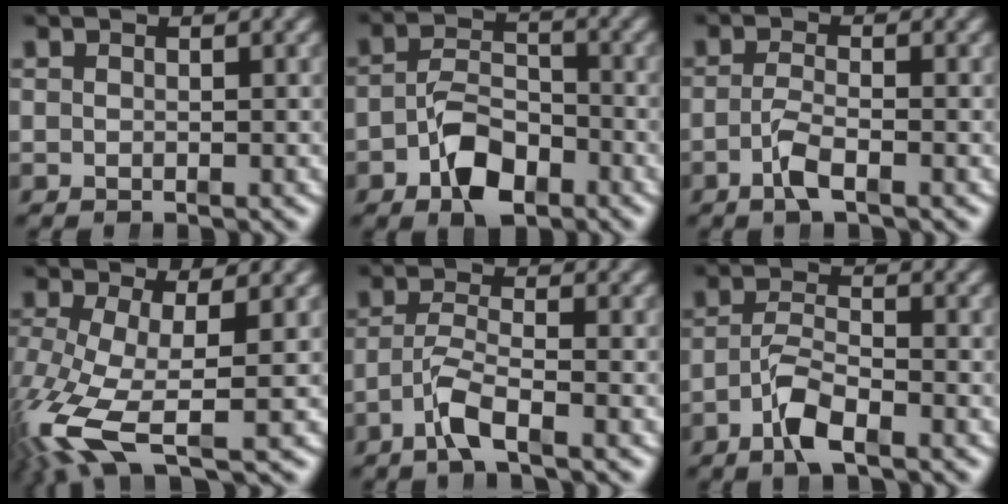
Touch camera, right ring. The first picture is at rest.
{"total": 5.1, "force": [-2.9, 2.9, 3.1], "torque": [-0.044, -0.014, -0.046]}
{"total": 2.5, "force": [-1.6, 0.2, 1.8], "torque": [-0.038, -0.009, -0.027]}
{"total": 7.5, "force": [-3.0, 3.7, 5.8], "torque": [-0.148, -0.057, -0.019]}
{"total": 3.2, "force": [-1.8, 0.7, 2.5], "torque": [-0.055, -0.014, -0.029]}
{"total": 3.5, "force": [-2.1, 1.1, 2.6], "torque": [-0.046, -0.009, -0.037]}